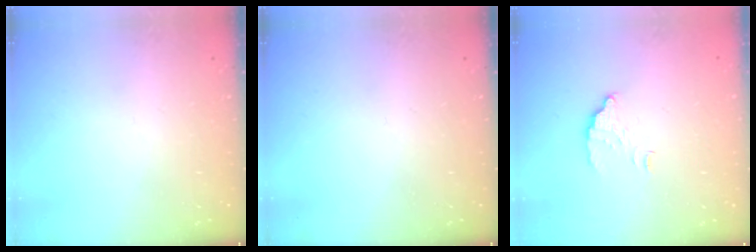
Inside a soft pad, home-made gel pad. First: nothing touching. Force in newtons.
{"total": 0.0}
{"total": 3.7, "press": 3.7, "slide": 0.2}